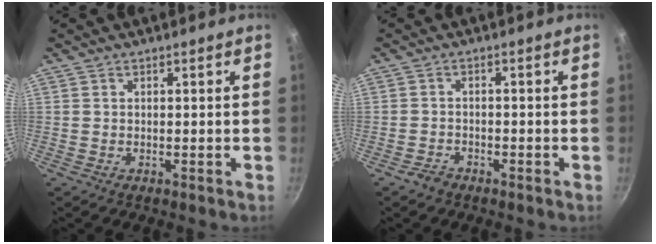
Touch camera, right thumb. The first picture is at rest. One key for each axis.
{"total": 2.1, "fx": -1.7, "fy": 1.1, "fz": 0.7, "tx": -0.014, "ty": 0.021, "tz": -0.029}